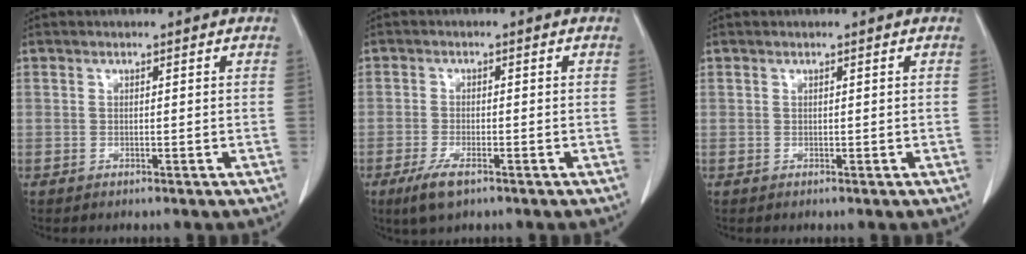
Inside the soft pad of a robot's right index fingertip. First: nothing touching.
{"total": 4.6, "force": [-2.9, 1.1, 3.4], "torque": [-0.076, -0.010, -0.047]}
{"total": 0.0}